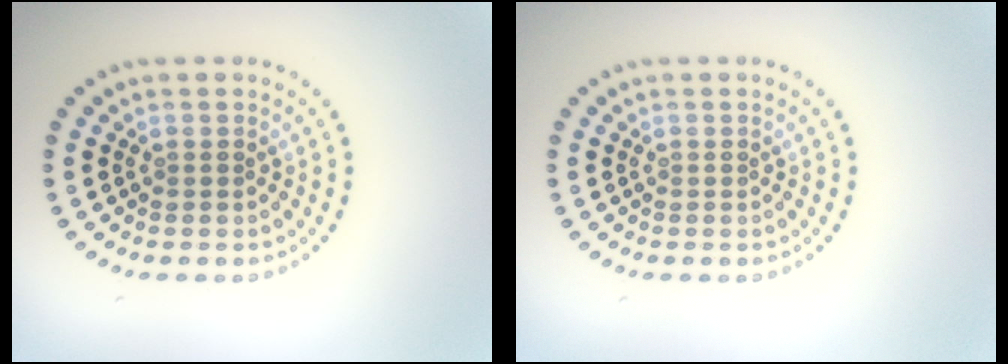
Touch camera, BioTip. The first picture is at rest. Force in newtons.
{"total": 0.0}